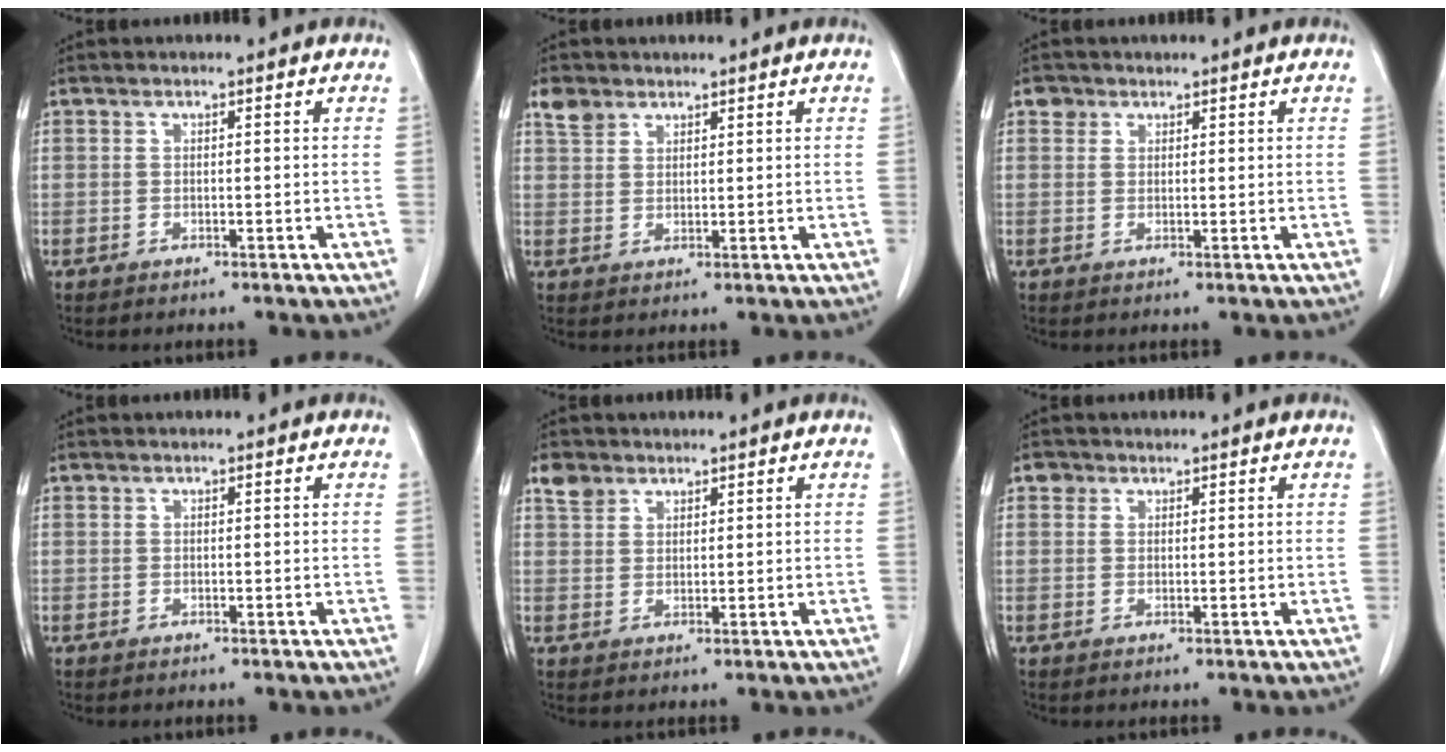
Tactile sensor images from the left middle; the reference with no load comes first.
{"total": 3.0, "force": [2.3, 1.8, 0.7], "torque": [-0.017, 0.010, 0.047]}
{"total": 1.5, "force": [0.9, 1.2, 0.0], "torque": [0.010, 0.004, 0.010]}
{"total": 0.0}
{"total": 3.0, "force": [2.2, 1.9, 0.6], "torque": [-0.015, 0.011, 0.045]}
{"total": 1.2, "force": [0.7, 0.9, 0.0], "torque": [0.008, 0.004, 0.008]}